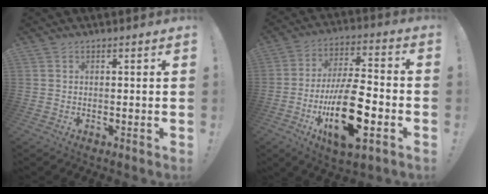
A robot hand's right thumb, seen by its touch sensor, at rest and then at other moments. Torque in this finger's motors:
{"motor_torque": [2.60, 2.41, 2.01, -0.76, 0.64]}